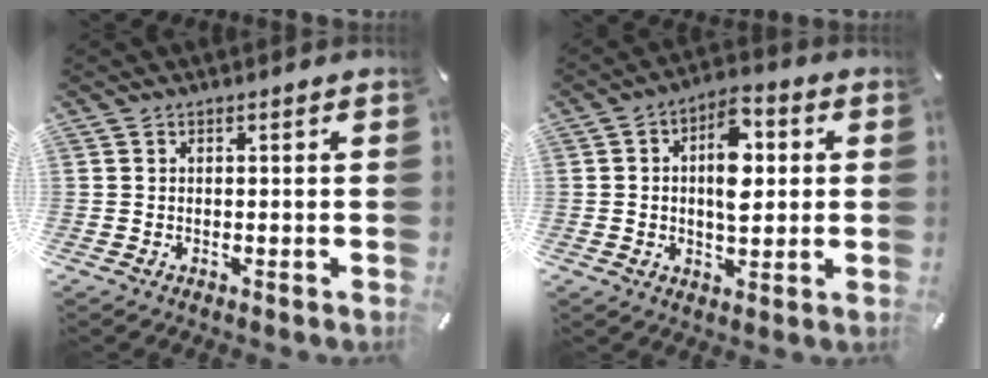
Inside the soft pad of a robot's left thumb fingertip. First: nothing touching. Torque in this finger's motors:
{"motor_torque": [0.48, 0.24, 0.27, 0.02, 0.13]}